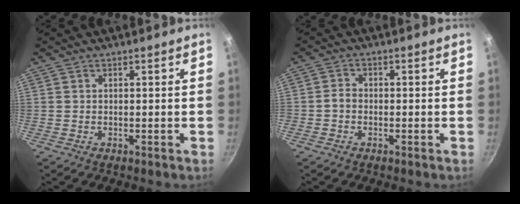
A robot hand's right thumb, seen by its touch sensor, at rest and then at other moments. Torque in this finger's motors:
{"motor_torque": [1.57, 1.84, 1.73, -0.55, 0.20]}